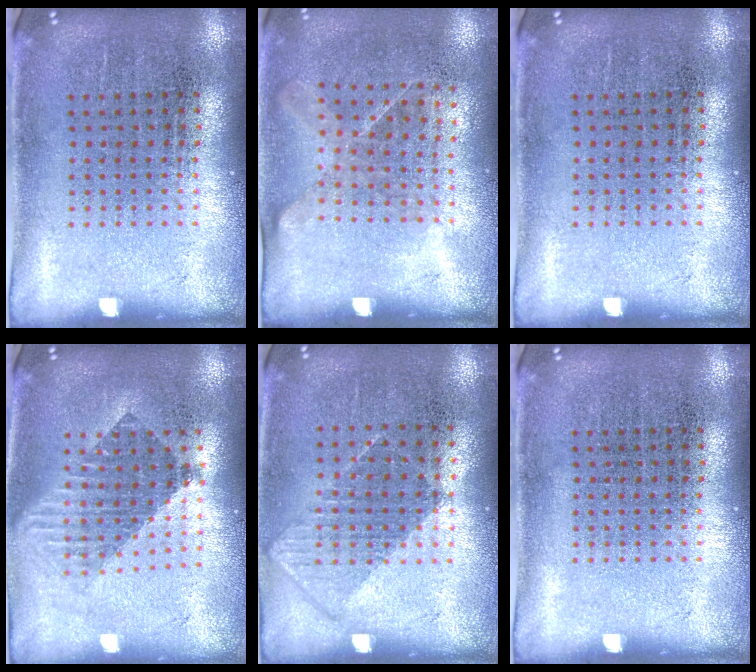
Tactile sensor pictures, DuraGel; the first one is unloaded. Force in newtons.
{"total": 1.2, "press": 0.9, "slide": 0.8}
{"total": 0.0}
{"total": 1.6, "press": 1.4, "slide": 0.9}
{"total": 0.9, "press": 0.7, "slide": 0.4}
{"total": 0.0}